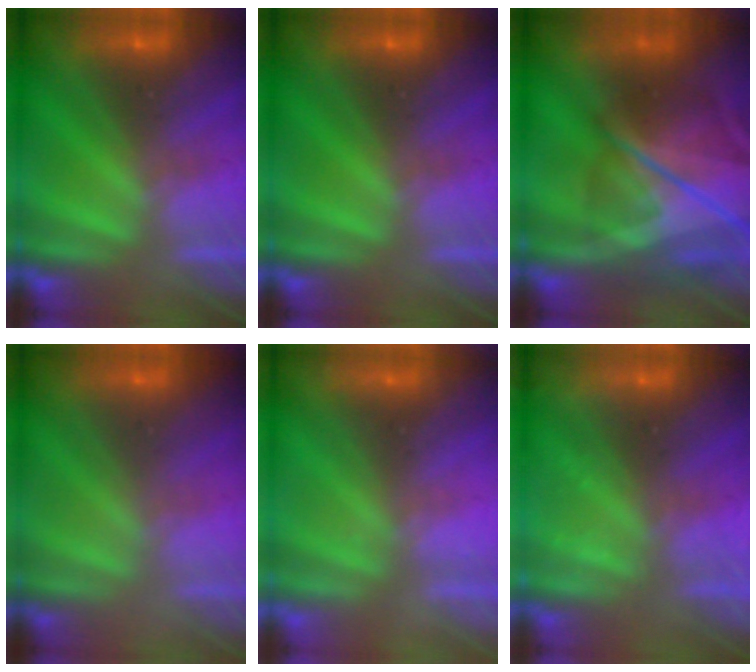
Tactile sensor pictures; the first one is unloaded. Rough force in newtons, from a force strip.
{"total": 0.0}
{"total": 7.8}
{"total": 2.6}
{"total": 2.2}
{"total": 2.3}